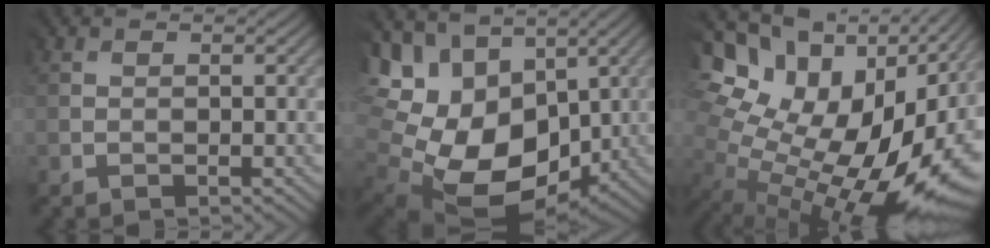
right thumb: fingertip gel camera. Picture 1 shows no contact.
{"total": 16.2, "force": [1.8, 12.3, 10.5], "torque": [-0.231, -0.023, 0.065]}
{"total": 18.3, "force": [-0.2, 12.1, 13.8], "torque": [-0.249, -0.001, 0.033]}